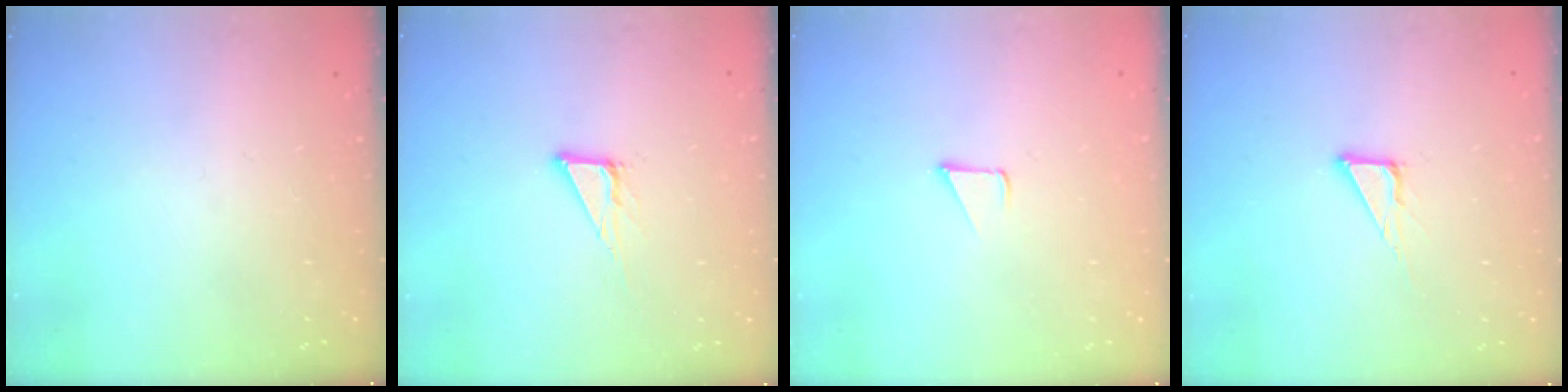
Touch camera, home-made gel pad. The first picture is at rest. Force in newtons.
{"total": 5.6, "press": 5.6, "slide": 0.3}
{"total": 1.7, "press": 1.7, "slide": 0.1}
{"total": 5.0, "press": 5.0, "slide": 0.1}